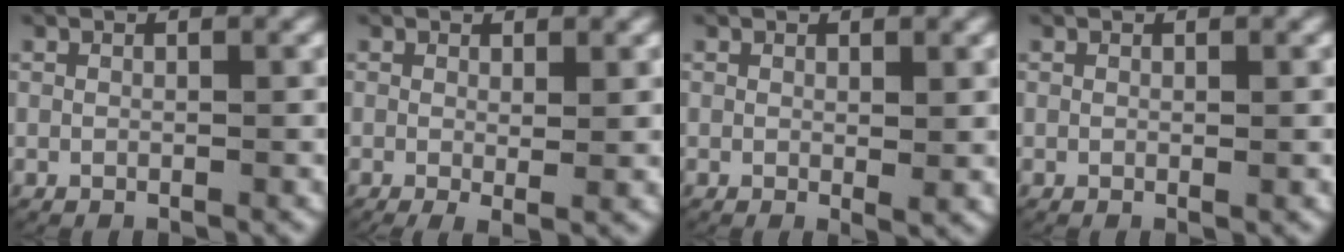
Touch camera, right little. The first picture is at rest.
{"total": 1.5, "force": [-0.2, 0.3, 1.5], "torque": [-0.019, -0.011, 0.000]}
{"total": 0.9, "force": [0.3, 0.3, 0.8], "torque": [-0.007, -0.008, 0.009]}
{"total": 0.0}